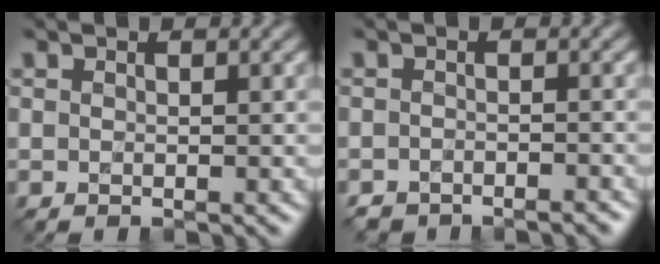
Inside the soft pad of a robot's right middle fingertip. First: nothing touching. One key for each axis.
{"total": 3.3, "fx": -3.1, "fy": 1.1, "fz": 0.3, "tx": 0.003, "ty": 0.005, "tz": -0.039}